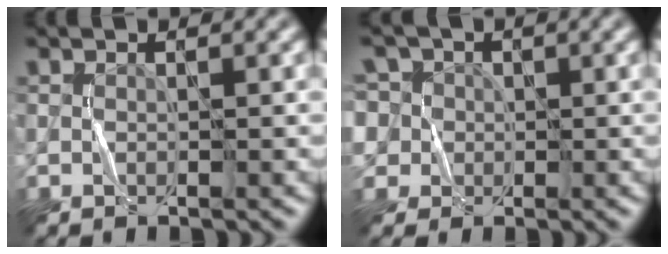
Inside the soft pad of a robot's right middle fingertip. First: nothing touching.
{"total": 7.8, "force": [2.9, 6.5, 3.3], "torque": [-0.067, 0.038, 0.012]}